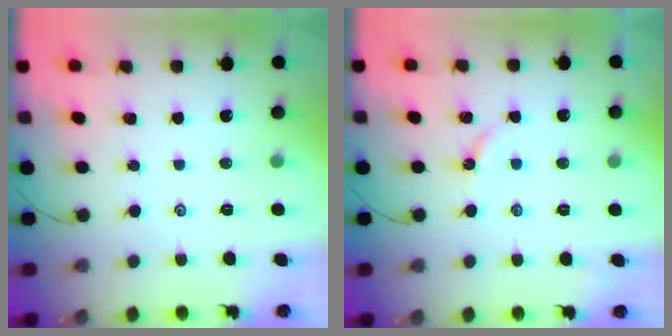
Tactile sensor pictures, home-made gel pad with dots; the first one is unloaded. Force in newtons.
{"total": 5.2, "press": 5.2, "slide": 0.6}